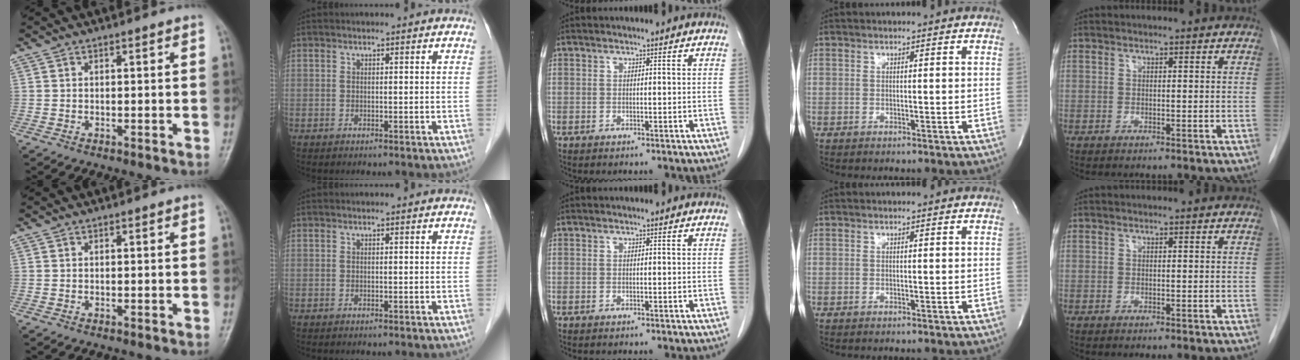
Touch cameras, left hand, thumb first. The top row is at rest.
{}